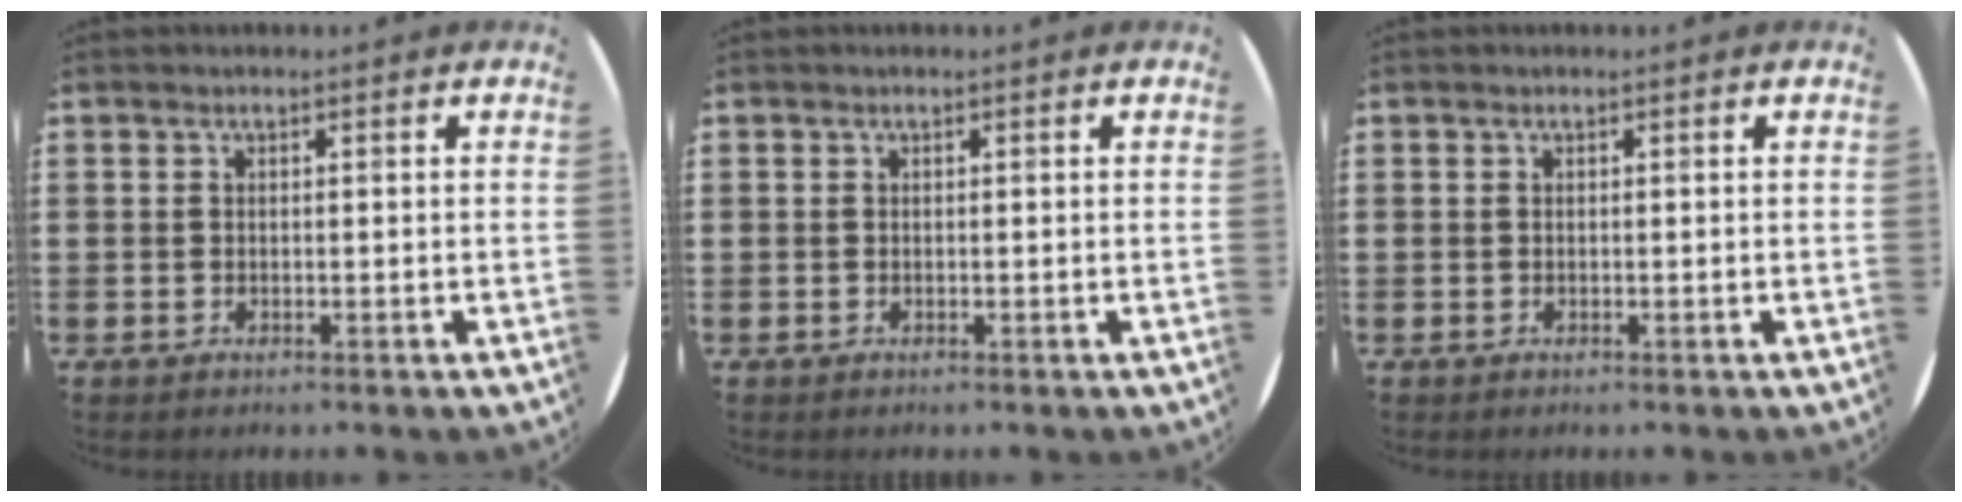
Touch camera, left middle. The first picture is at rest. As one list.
[{"total": 0.0}, {"total": 0.0}]